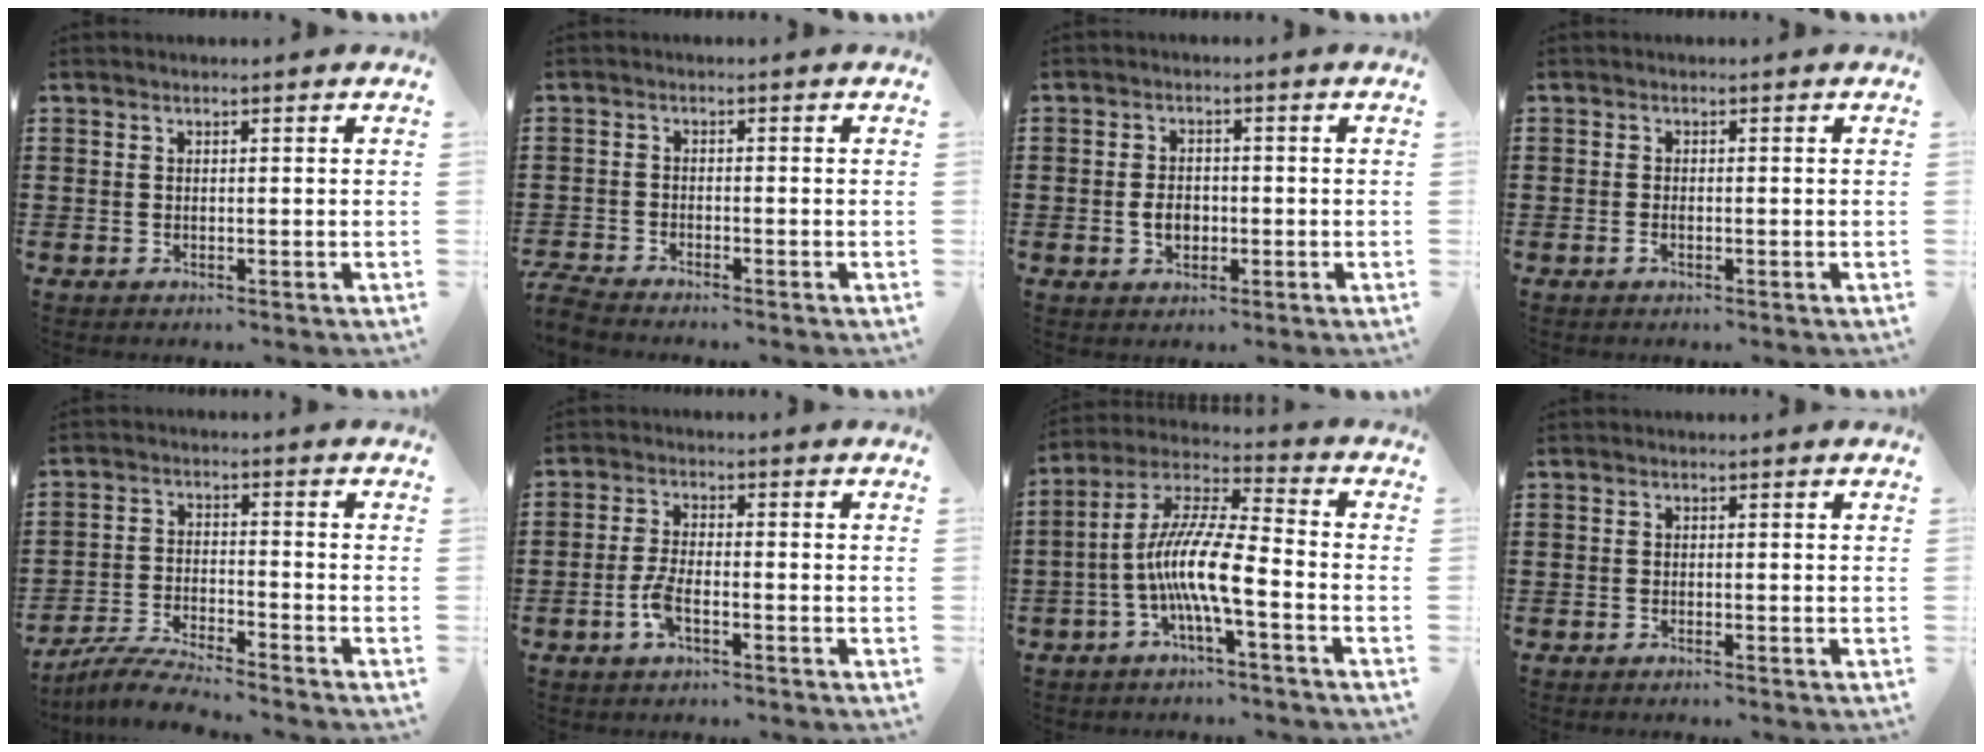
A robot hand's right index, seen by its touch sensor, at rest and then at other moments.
{"total": 2.7, "force": [-2.7, 0.1, 0.1], "torque": [-0.013, -0.001, -0.059]}
{"total": 3.2, "force": [-0.6, 2.2, 2.3], "torque": [-0.047, 0.001, -0.011]}
{"total": 0.8, "force": [-0.5, 0.1, 0.7], "torque": [-0.015, -0.009, -0.006]}
{"total": 5.5, "force": [-5.3, 0.1, 1.6], "torque": [-0.039, -0.006, -0.105]}
{"total": 4.0, "force": [-1.9, 1.2, 3.3], "torque": [-0.085, -0.006, -0.042]}
{"total": 10.4, "force": [-3.7, 1.4, 9.6], "torque": [-0.206, -0.020, -0.075]}
{"total": 0.5, "force": [-0.5, 0.0, 0.2], "torque": [-0.005, -0.001, -0.010]}